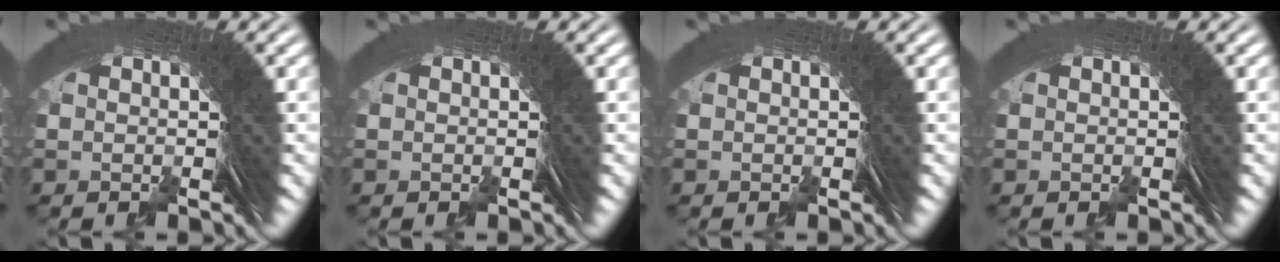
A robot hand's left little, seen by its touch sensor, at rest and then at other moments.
{"total": 0.0}
{"total": 0.0}
{"total": 0.0}